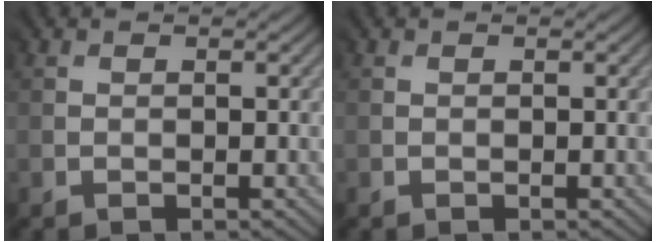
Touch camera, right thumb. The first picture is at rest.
{"total": 0.0}